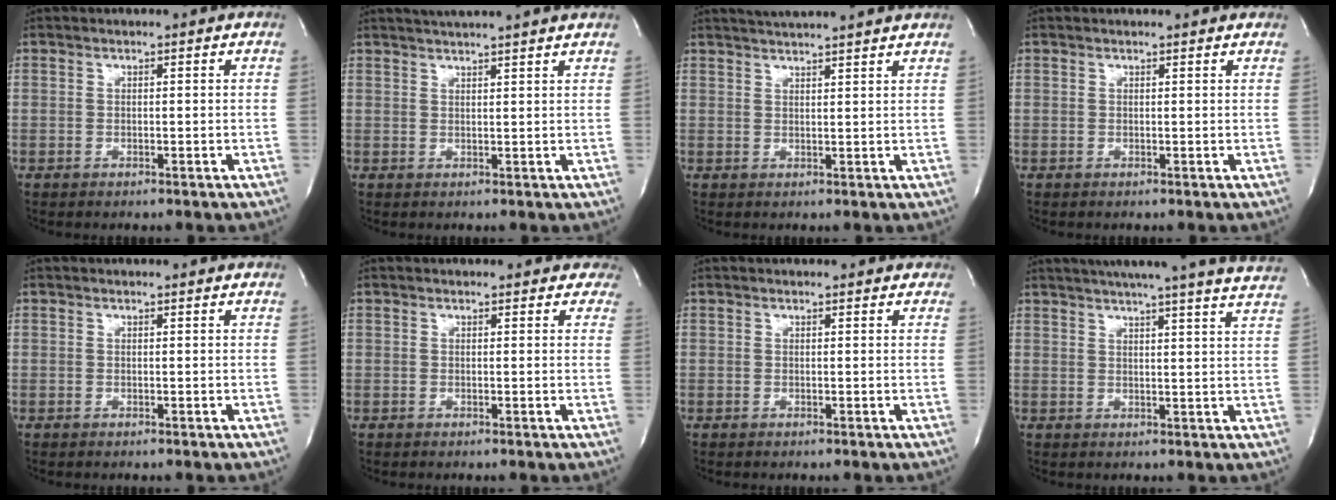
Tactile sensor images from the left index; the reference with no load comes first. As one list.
[{"total": 8.4, "force": [7.6, -0.6, 3.6], "torque": [-0.059, 0.027, 0.096]}, {"total": 9.2, "force": [8.5, -0.5, 3.4], "torque": [-0.061, 0.025, 0.111]}, {"total": 2.2, "force": [2.1, 0.4, 0.3], "torque": [-0.015, 0.006, 0.017]}, {"total": 1.6, "force": [1.5, 0.3, 0.2], "torque": [-0.014, 0.006, 0.012]}, {"total": 5.6, "force": [4.9, 2.6, 0.9], "torque": [0.020, 0.001, 0.031]}, {"total": 3.8, "force": [3.5, 1.4, 0.9], "torque": [-0.006, 0.007, 0.026]}, {"total": 23.6, "force": [21.3, -0.2, 10.2], "torque": [-0.160, -0.026, 0.256]}]